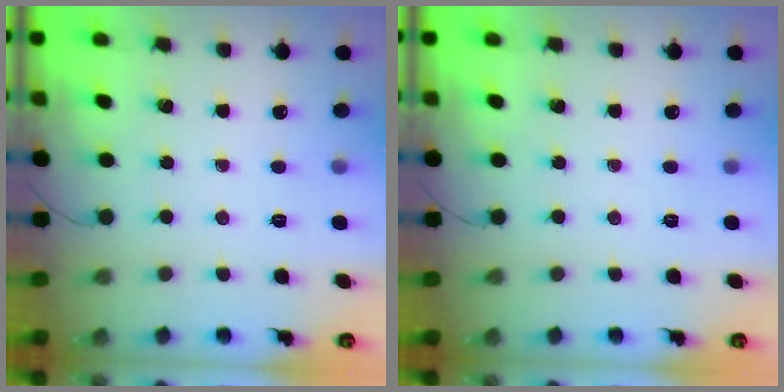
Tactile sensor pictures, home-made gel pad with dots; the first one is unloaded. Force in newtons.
{"total": 0.0}